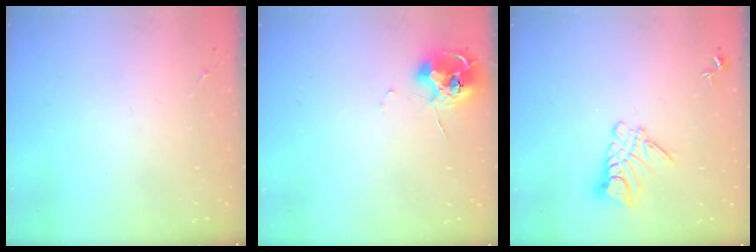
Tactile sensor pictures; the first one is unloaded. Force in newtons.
{"total": 9.8, "press": 9.8, "slide": 0.5}
{"total": 9.7, "press": 9.7, "slide": 0.9}